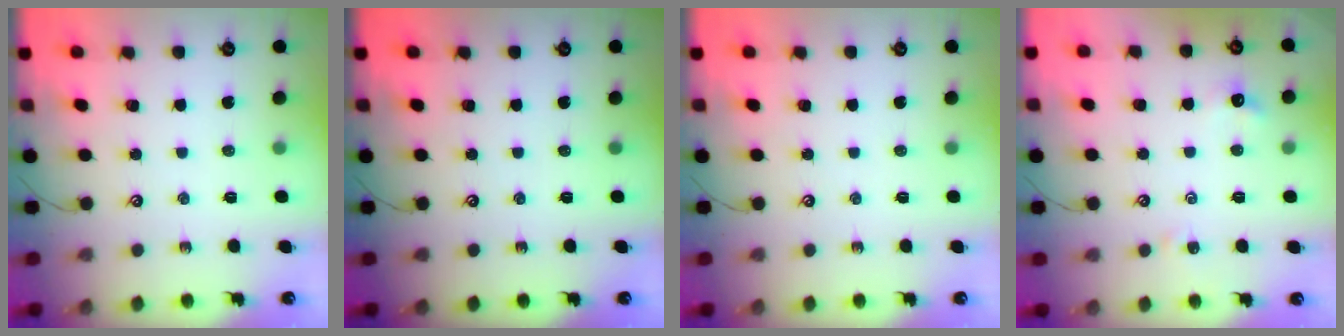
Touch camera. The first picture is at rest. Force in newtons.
{"total": 0.0}
{"total": 0.0}
{"total": 2.5, "press": 2.5, "slide": 0.6}